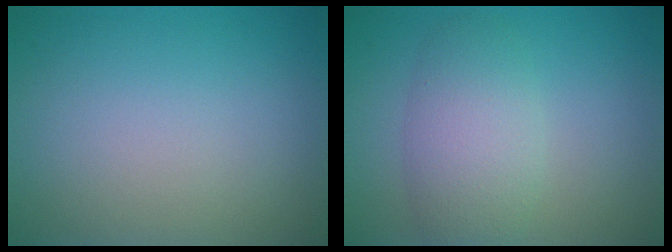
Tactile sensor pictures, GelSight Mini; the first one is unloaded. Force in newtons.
{"total": 4.4, "press": 4.4, "slide": 0.1}